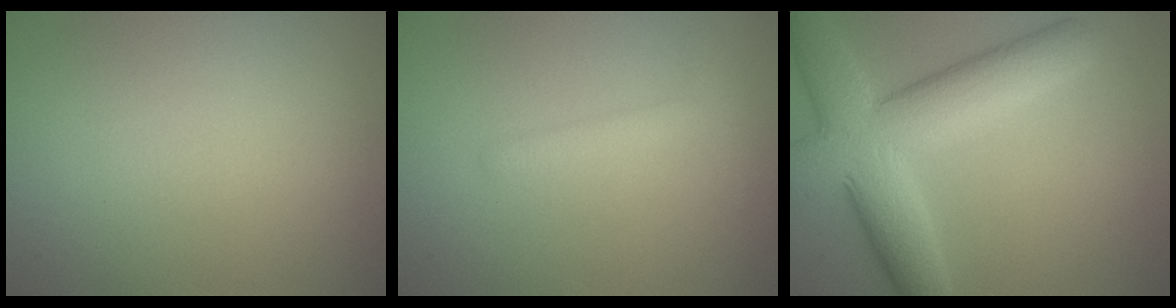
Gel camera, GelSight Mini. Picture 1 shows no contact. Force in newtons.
{"total": 1.8, "press": 1.8, "slide": 0.2}
{"total": 9.1, "press": 9.1, "slide": 0.3}